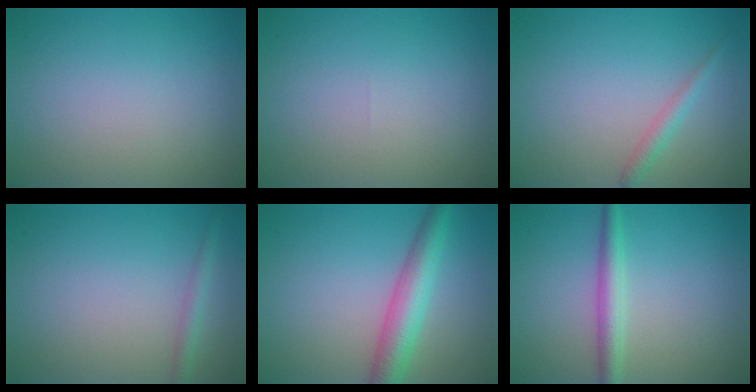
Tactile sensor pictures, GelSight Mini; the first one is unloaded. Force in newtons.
{"total": 0.0}
{"total": 1.4, "press": 1.4, "slide": 0.0}
{"total": 1.4, "press": 1.4, "slide": 0.0}
{"total": 4.8, "press": 4.8, "slide": 0.2}
{"total": 2.7, "press": 2.7, "slide": 0.0}